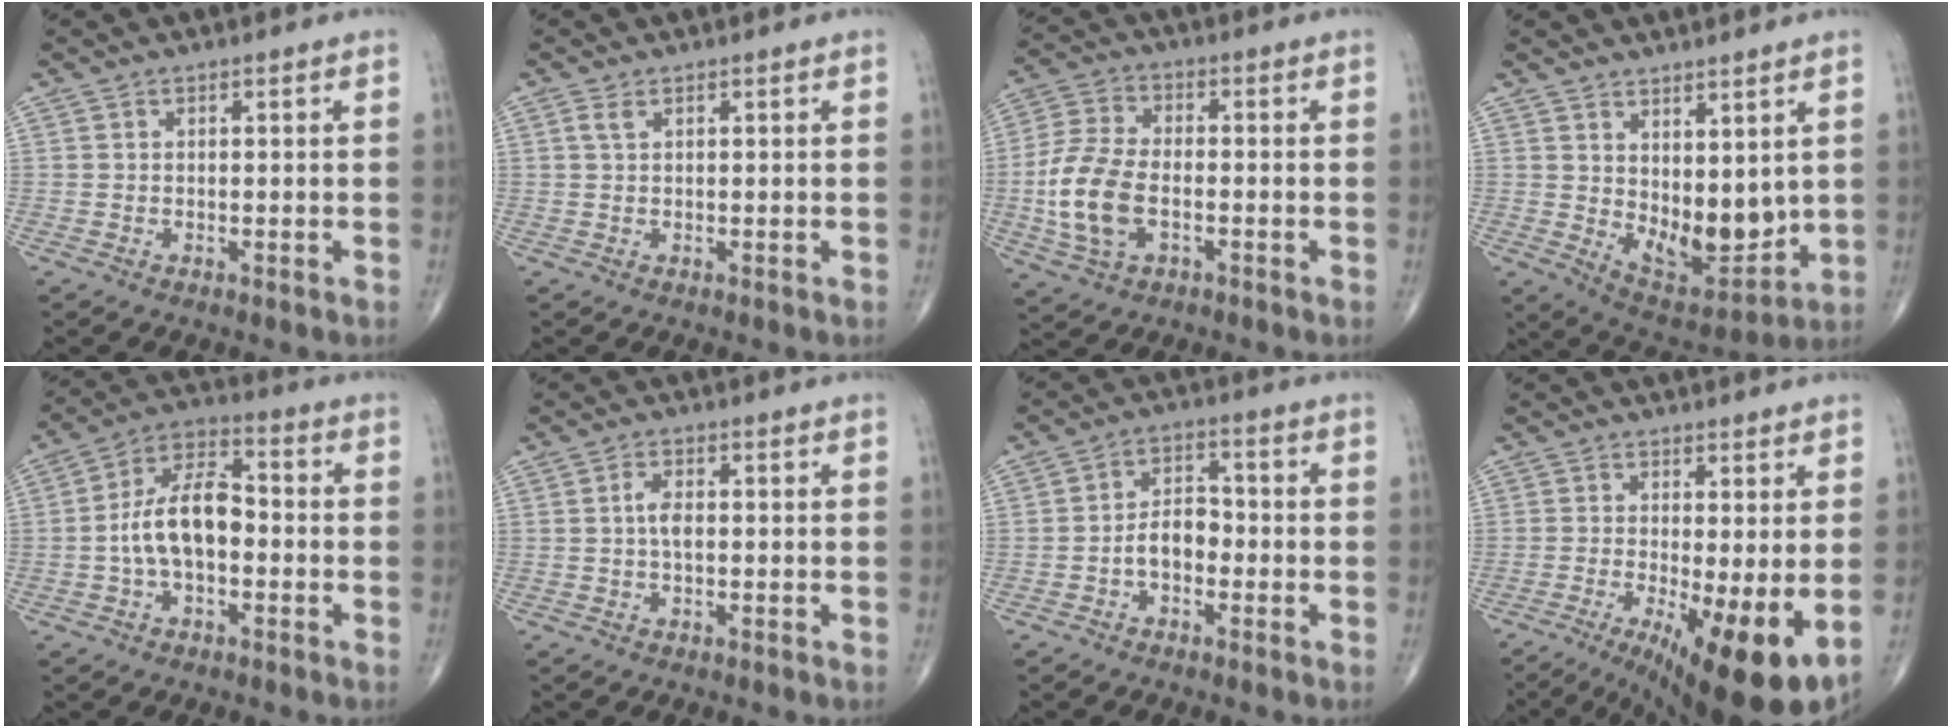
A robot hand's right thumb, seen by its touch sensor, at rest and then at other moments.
{"total": 1.2, "force": [0.6, 0.5, 0.9], "torque": [-0.024, 0.009, 0.016]}
{"total": 12.1, "force": [-2.5, 7.0, 9.5], "torque": [-0.202, 0.014, -0.051]}
{"total": 11.4, "force": [2.5, 5.9, 9.4], "torque": [-0.109, -0.042, 0.066]}
{"total": 11.5, "force": [-1.5, 6.2, 9.5], "torque": [-0.168, 0.042, -0.035]}
{"total": 2.9, "force": [0.0, 1.3, 2.5], "torque": [-0.052, 0.004, -0.004]}
{"total": 5.7, "force": [-1.8, 3.6, 4.0], "torque": [-0.052, 0.030, -0.040]}
{"total": 13.1, "force": [-3.4, 3.4, 12.2], "torque": [-0.170, -0.019, -0.039]}